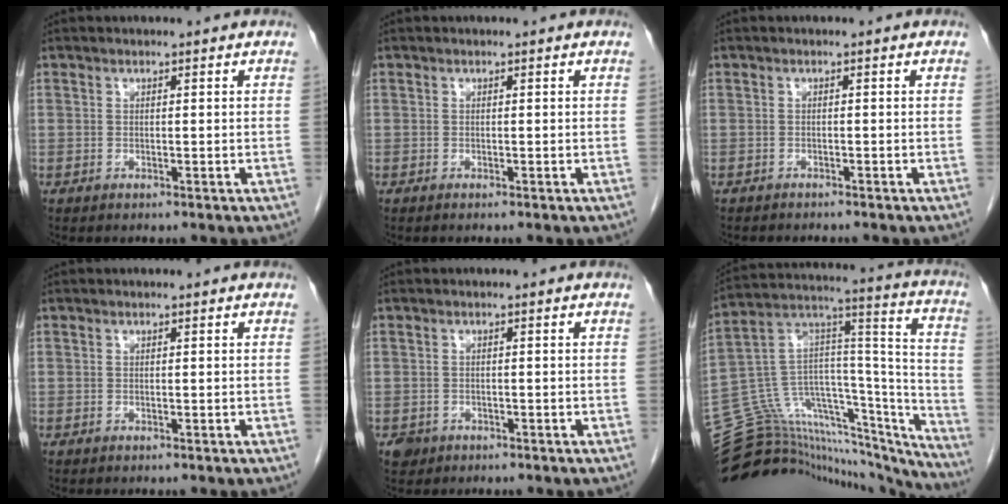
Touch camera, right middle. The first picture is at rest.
{"total": 0.0}
{"total": 2.3, "force": [-2.1, 0.6, 0.6], "torque": [-0.013, -0.003, -0.025]}
{"total": 0.0}
{"total": 1.7, "force": [-1.0, 1.4, 0.2], "torque": [-0.005, 0.005, -0.013]}
{"total": 35.2, "force": [-32.3, 8.3, 11.2], "torque": [-0.135, 0.035, -0.457]}